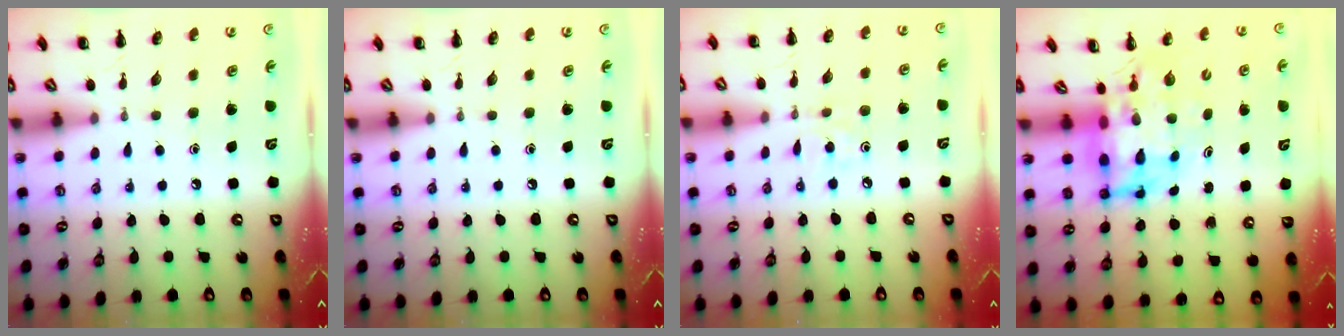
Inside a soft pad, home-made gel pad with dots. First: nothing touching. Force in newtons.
{"total": 0.0}
{"total": 2.4, "press": 2.2, "slide": 0.8}
{"total": 6.5, "press": 6.2, "slide": 2.0}